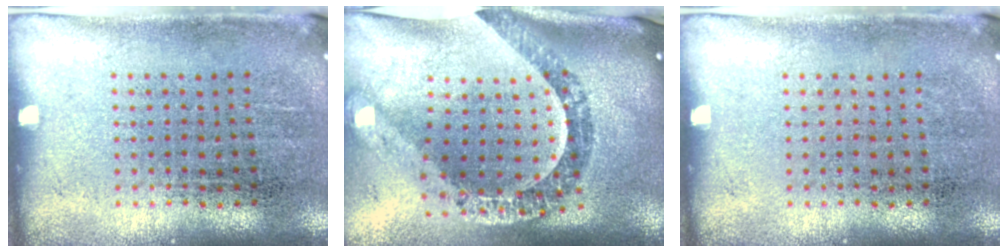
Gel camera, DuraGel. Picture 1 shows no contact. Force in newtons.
{"total": 2.3, "press": 1.9, "slide": 1.3}
{"total": 0.0}